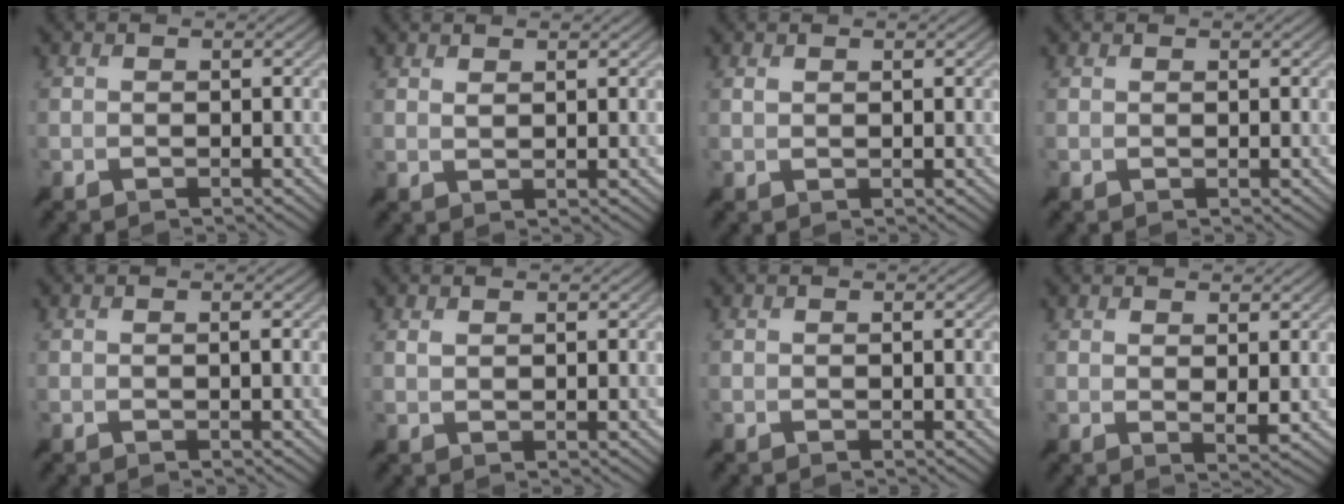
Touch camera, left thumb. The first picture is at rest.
{"total": 3.8, "force": [3.7, -0.6, 0.6], "torque": [-0.002, 0.012, 0.059]}
{"total": 2.0, "force": [1.9, -0.3, 0.5], "torque": [-0.004, 0.007, 0.032]}
{"total": 1.1, "force": [1.0, -0.2, 0.2], "torque": [0.000, 0.006, 0.015]}
{"total": 0.7, "force": [0.4, -0.4, 0.4], "torque": [0.004, 0.006, 0.012]}
{"total": 3.0, "force": [2.8, -0.7, 0.6], "torque": [-0.003, 0.009, 0.047]}
{"total": 0.8, "force": [0.7, -0.3, 0.2], "torque": [0.004, 0.005, 0.012]}
{"total": 4.6, "force": [4.4, -1.1, 0.9], "torque": [-0.011, 0.018, 0.072]}